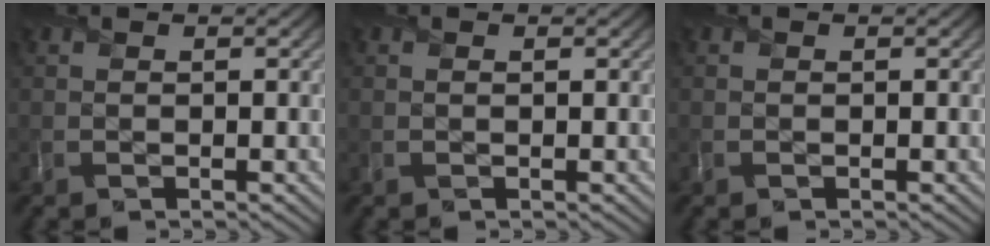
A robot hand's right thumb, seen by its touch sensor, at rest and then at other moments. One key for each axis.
{"total": 0.0}
{"total": 0.0}